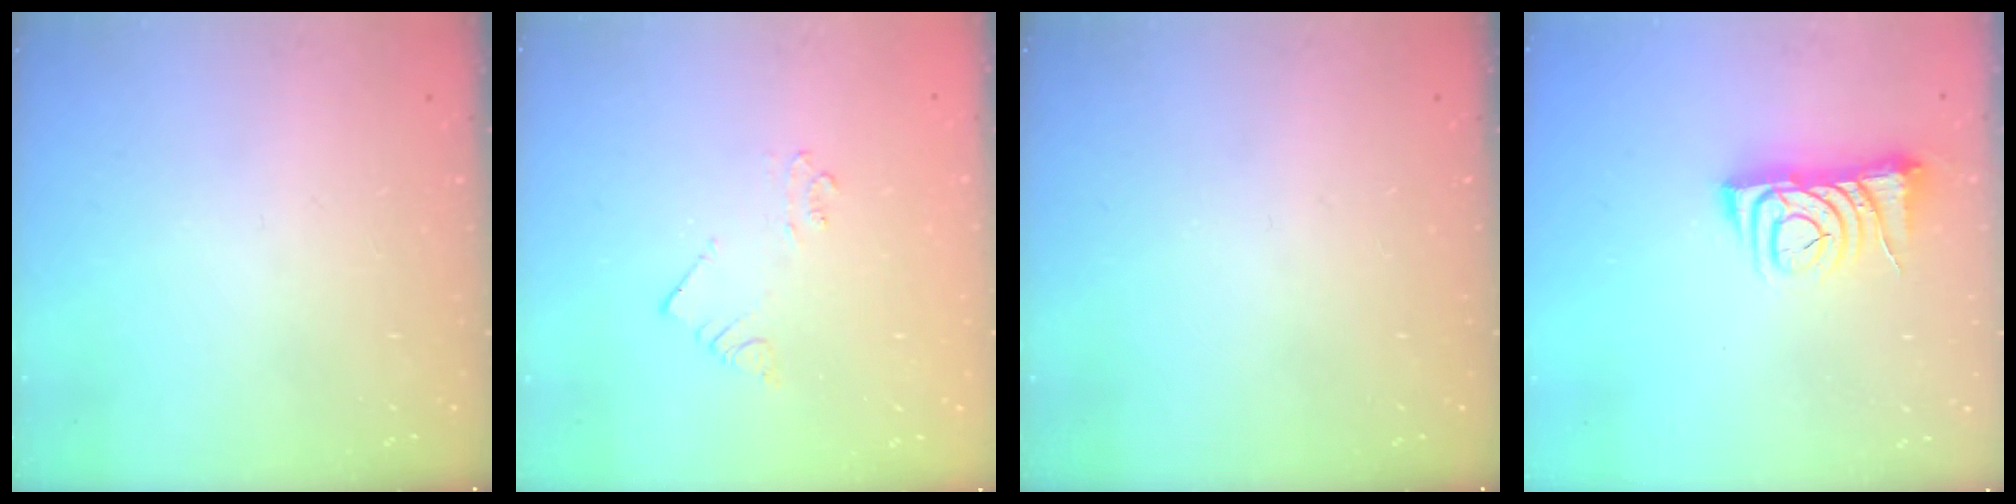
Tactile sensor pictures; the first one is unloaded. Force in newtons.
{"total": 2.5, "press": 2.5, "slide": 0.2}
{"total": 0.0}
{"total": 6.8, "press": 6.7, "slide": 1.0}